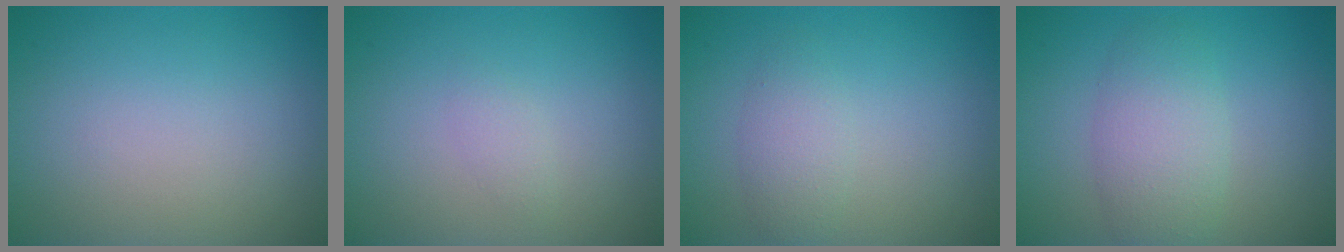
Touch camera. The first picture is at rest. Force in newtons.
{"total": 0.9, "press": 0.9, "slide": 0.0}
{"total": 2.1, "press": 2.1, "slide": 0.1}
{"total": 4.0, "press": 4.0, "slide": 0.1}